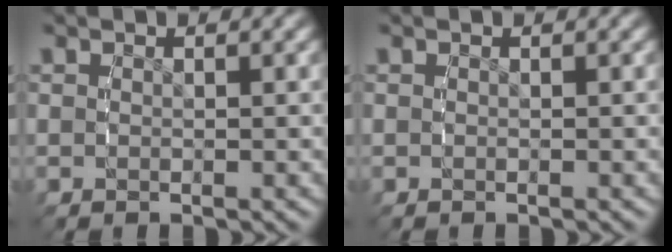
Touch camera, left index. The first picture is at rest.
{"total": 0.0}